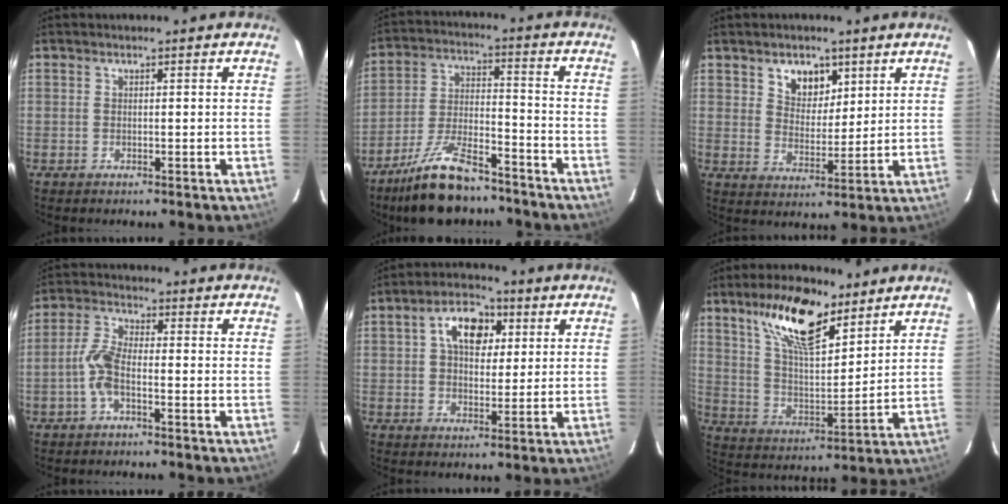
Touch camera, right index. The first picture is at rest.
{"total": 14.6, "force": [-11.7, 4.7, 7.5], "torque": [-0.156, -0.002, -0.202]}
{"total": 6.8, "force": [3.9, 4.7, 3.1], "torque": [-0.041, 0.003, 0.072]}
{"total": 5.1, "force": [-2.0, 1.7, 4.4], "torque": [-0.102, 0.010, -0.042]}
{"total": 9.2, "force": [3.1, 5.8, 6.4], "torque": [-0.108, 0.028, 0.050]}
{"total": 16.0, "force": [10.3, 5.8, 10.8], "torque": [-0.194, 0.012, 0.192]}